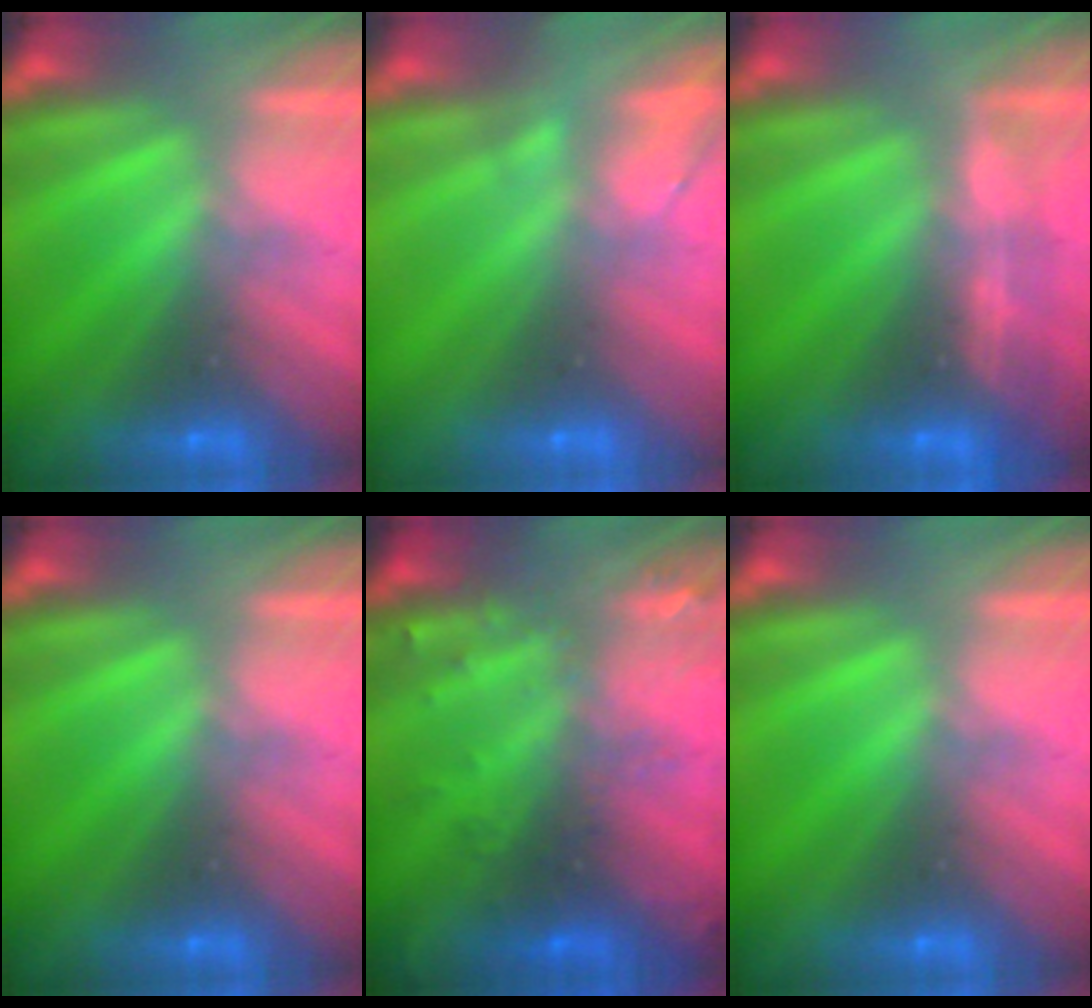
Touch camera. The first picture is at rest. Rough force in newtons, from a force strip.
{"total": 2.3}
{"total": 1.5}
{"total": 0.0}
{"total": 2.9}
{"total": 0.0}